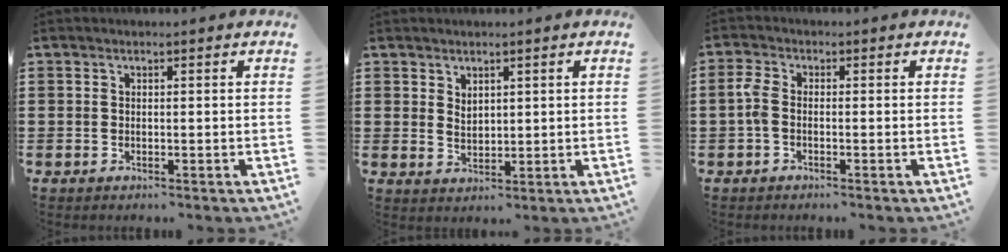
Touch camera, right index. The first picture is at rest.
{"total": 2.1, "force": [1.6, 1.2, 0.6], "torque": [-0.017, 0.004, 0.031]}
{"total": 2.6, "force": [-0.7, 1.2, 2.2], "torque": [-0.063, -0.005, -0.019]}